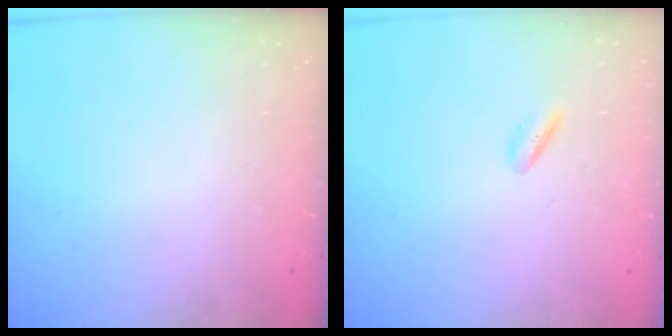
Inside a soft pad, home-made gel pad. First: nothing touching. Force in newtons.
{"total": 2.2, "press": 2.2, "slide": 0.5}